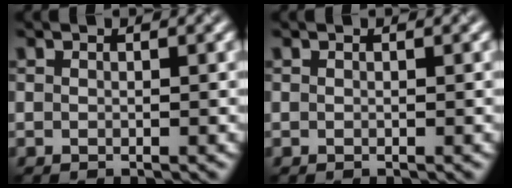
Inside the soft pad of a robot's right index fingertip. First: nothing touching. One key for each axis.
{"total": 0.0}